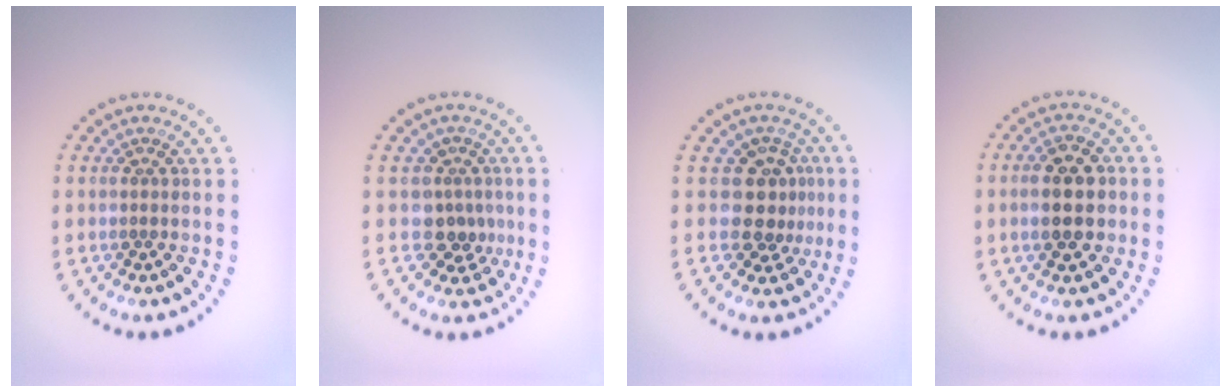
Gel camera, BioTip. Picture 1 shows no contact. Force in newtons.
{"total": 2.7, "press": 2.0, "slide": 1.8}
{"total": 3.1, "press": 2.4, "slide": 2.0}
{"total": 4.6, "press": 4.6, "slide": 0.2}